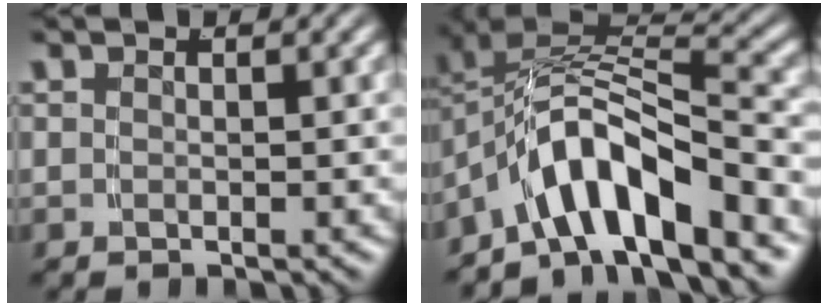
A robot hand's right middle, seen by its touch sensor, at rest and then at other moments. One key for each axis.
{"total": 9.5, "fx": -3.2, "fy": 6.0, "fz": 6.6, "tx": -0.124, "ty": -0.012, "tz": -0.047}